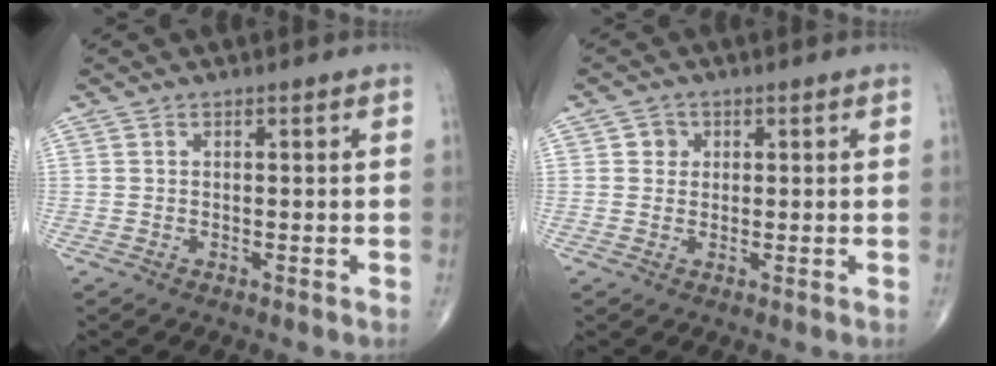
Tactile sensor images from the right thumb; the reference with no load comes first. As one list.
[{"total": 2.1, "force": [0.5, 2.0, 0.6], "torque": [0.004, 0.001, 0.003]}]